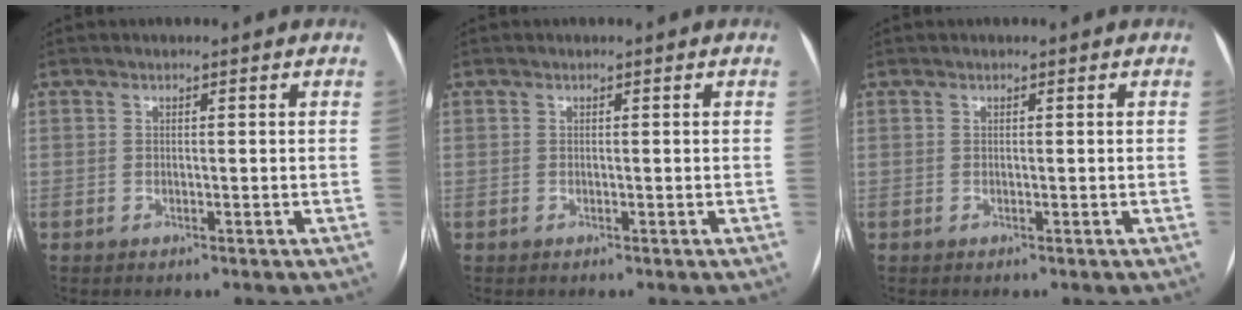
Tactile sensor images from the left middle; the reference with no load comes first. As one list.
[{"total": 0.0}, {"total": 0.0}]